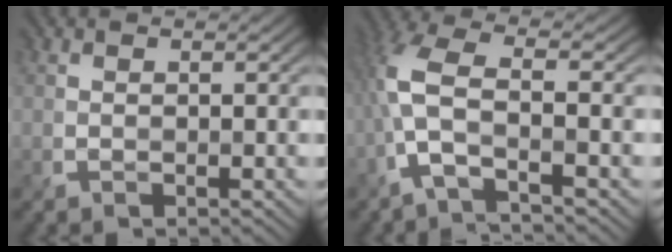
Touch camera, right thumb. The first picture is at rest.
{"total": 6.3, "force": [-1.9, 1.9, 5.7], "torque": [-0.138, 0.016, -0.059]}